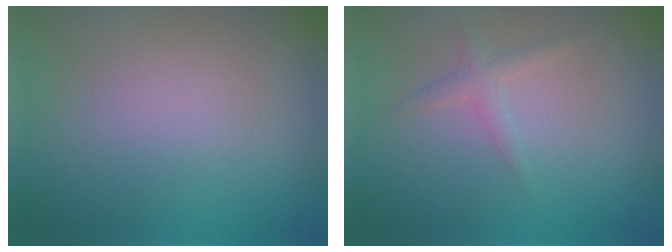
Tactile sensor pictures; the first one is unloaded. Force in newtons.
{"total": 1.4, "press": 1.4, "slide": 0.0}